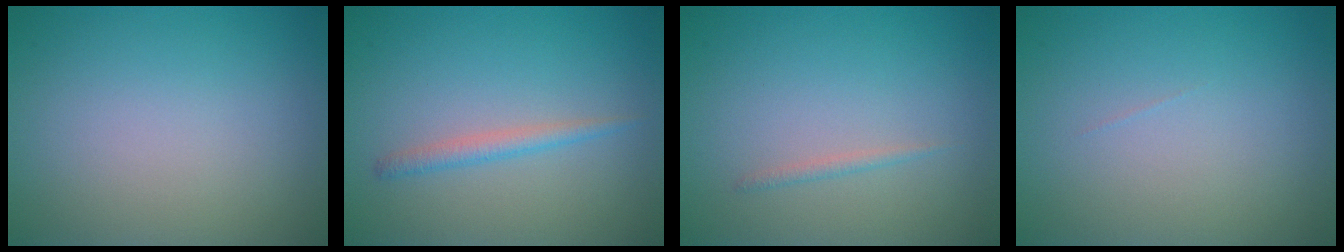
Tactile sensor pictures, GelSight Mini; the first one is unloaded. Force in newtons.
{"total": 1.5, "press": 1.5, "slide": 0.1}
{"total": 0.7, "press": 0.7, "slide": 0.1}
{"total": 0.0}